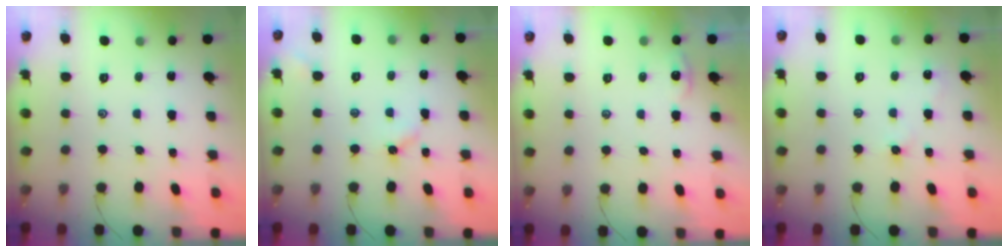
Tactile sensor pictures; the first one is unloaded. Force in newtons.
{"total": 3.5, "press": 3.4, "slide": 0.4}
{"total": 0.0}
{"total": 2.3, "press": 2.3, "slide": 0.5}